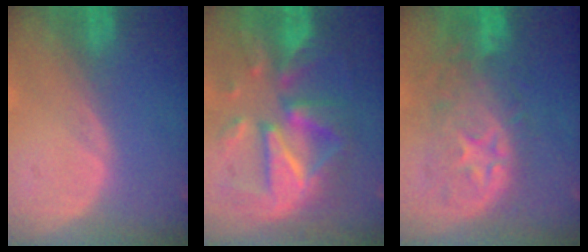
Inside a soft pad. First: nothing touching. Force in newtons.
{"total": 12.4, "press": 12.4, "slide": 1.2}
{"total": 9.9, "press": 9.2, "slide": 3.5}